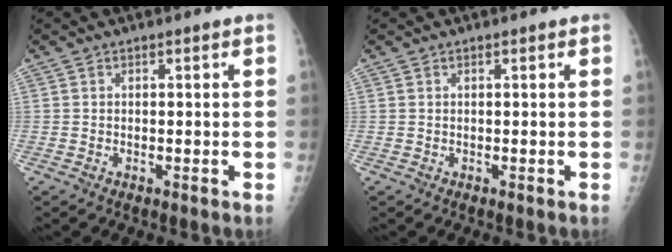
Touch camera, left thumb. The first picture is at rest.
{"total": 0.0}